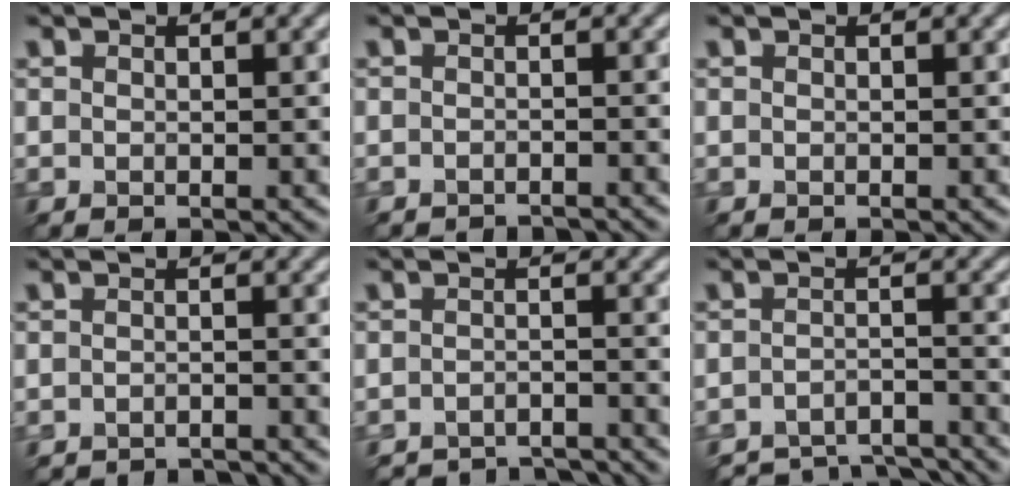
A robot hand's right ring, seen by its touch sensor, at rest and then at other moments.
{"total": 2.9, "force": [-2.9, 0.2, 0.4], "torque": [0.000, -0.010, -0.040]}
{"total": 0.0}
{"total": 4.4, "force": [-4.3, 0.4, 0.7], "torque": [-0.009, -0.004, -0.063]}
{"total": 6.0, "force": [-5.8, 1.0, 0.9], "torque": [-0.011, -0.005, -0.081]}
{"total": 7.7, "force": [-7.3, 1.8, 1.8], "torque": [-0.025, -0.012, -0.099]}